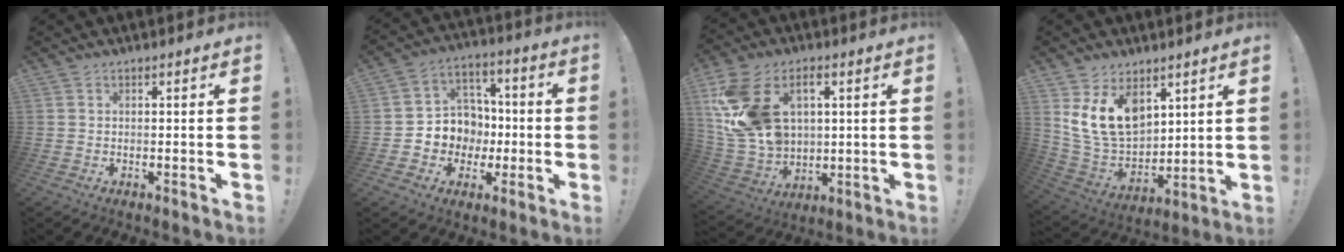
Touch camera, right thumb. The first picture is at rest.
{"total": 10.1, "force": [-1.9, 9.7, 2.2], "torque": [-0.024, 0.012, -0.023]}
{"total": 19.8, "force": [6.2, 13.7, 12.9], "torque": [-0.255, -0.033, 0.117]}
{"total": 16.7, "force": [7.6, 11.3, 9.7], "torque": [-0.179, -0.051, 0.146]}